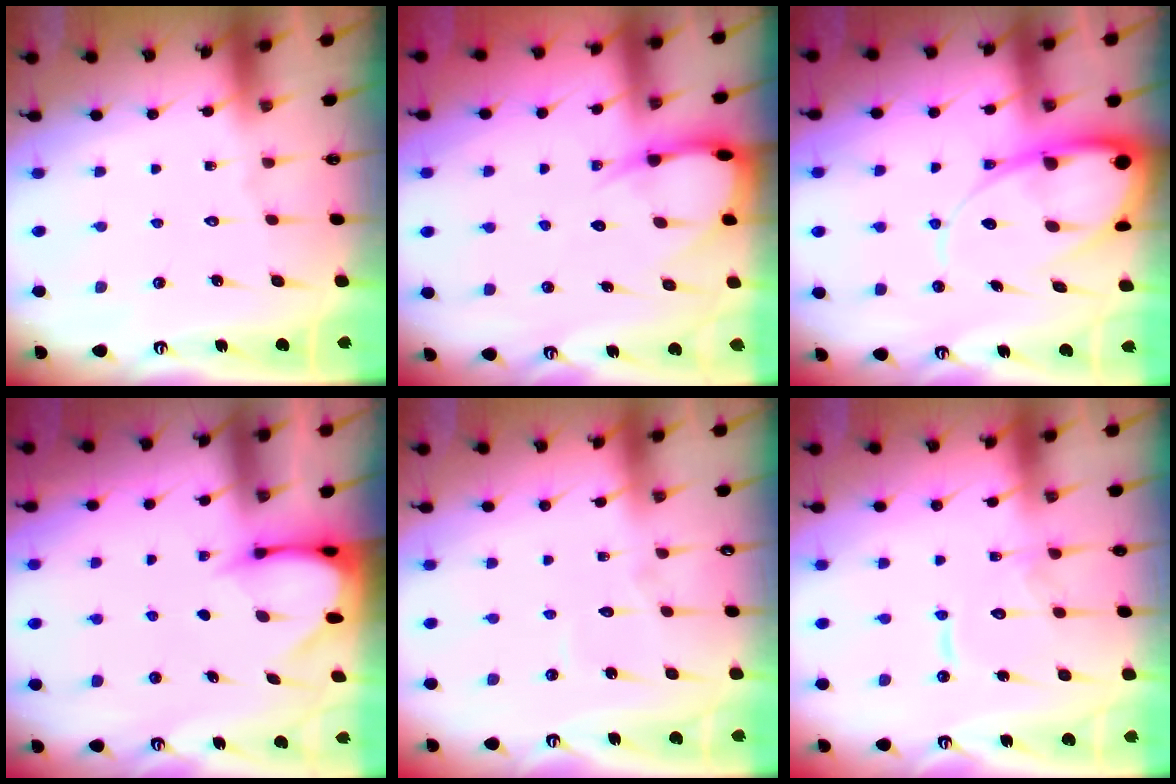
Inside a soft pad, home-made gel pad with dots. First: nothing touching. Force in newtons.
{"total": 7.1, "press": 7.1, "slide": 0.8}
{"total": 14.0, "press": 13.9, "slide": 1.7}
{"total": 3.5, "press": 3.4, "slide": 0.3}
{"total": 2.7, "press": 2.7, "slide": 0.2}
{"total": 10.8, "press": 10.7, "slide": 1.1}